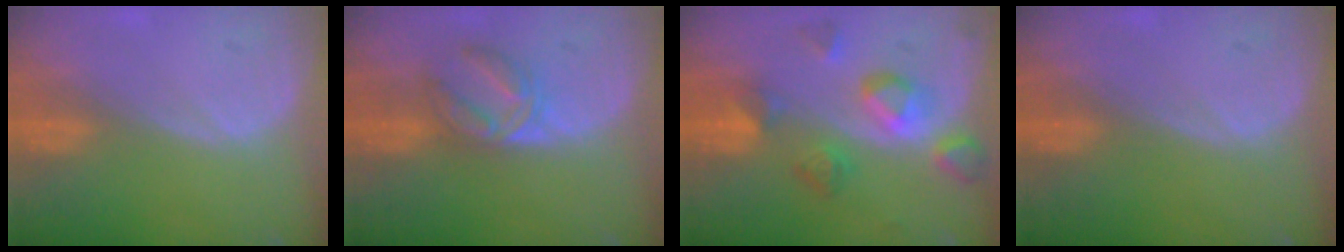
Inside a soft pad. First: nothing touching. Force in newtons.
{"total": 5.6, "press": 5.4, "slide": 1.1}
{"total": 7.5, "press": 7.5, "slide": 0.7}
{"total": 0.0}